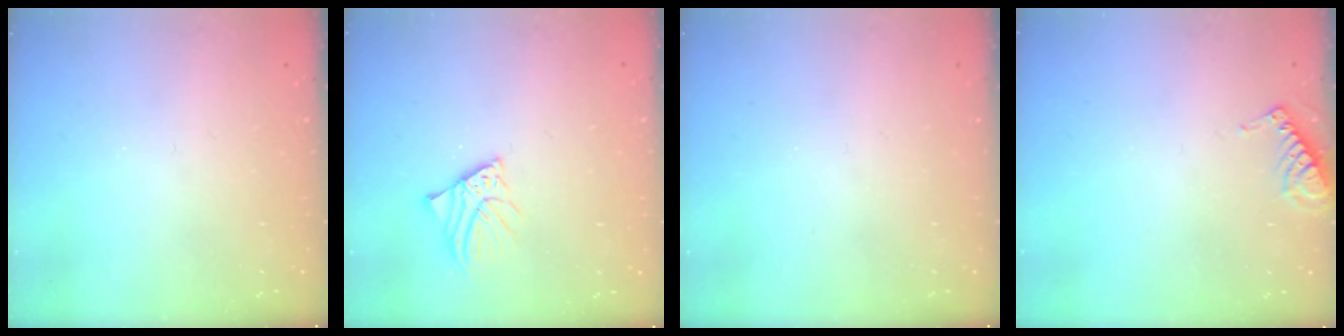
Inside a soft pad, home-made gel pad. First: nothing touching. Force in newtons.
{"total": 3.2, "press": 3.2, "slide": 0.4}
{"total": 0.0}
{"total": 6.2, "press": 6.2, "slide": 0.4}